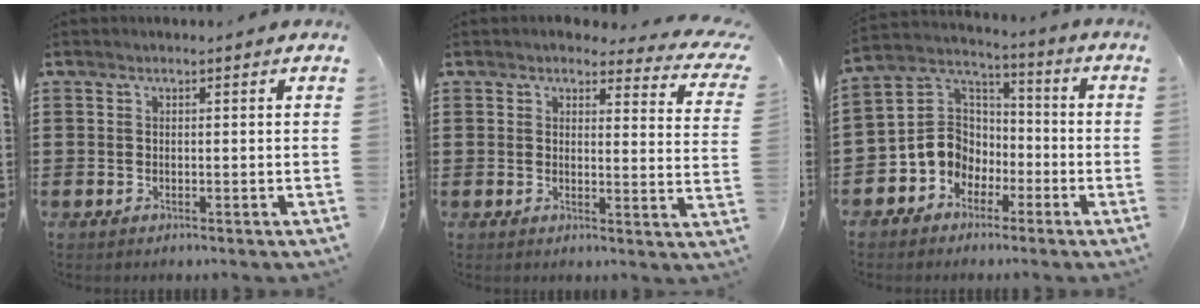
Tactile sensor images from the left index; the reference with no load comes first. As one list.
[{"total": 3.8, "force": [3.4, 0.8, 1.5], "torque": [-0.028, -0.019, 0.056]}, {"total": 8.1, "force": [-3.1, 7.2, 2.1], "torque": [-0.081, 0.014, -0.066]}]